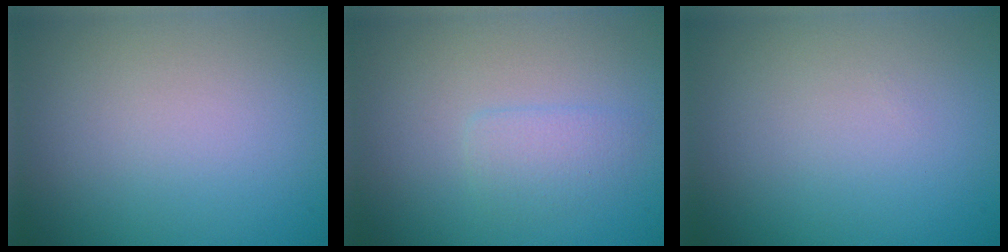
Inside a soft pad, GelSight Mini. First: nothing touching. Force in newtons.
{"total": 1.6, "press": 1.6, "slide": 0.0}
{"total": 0.0}